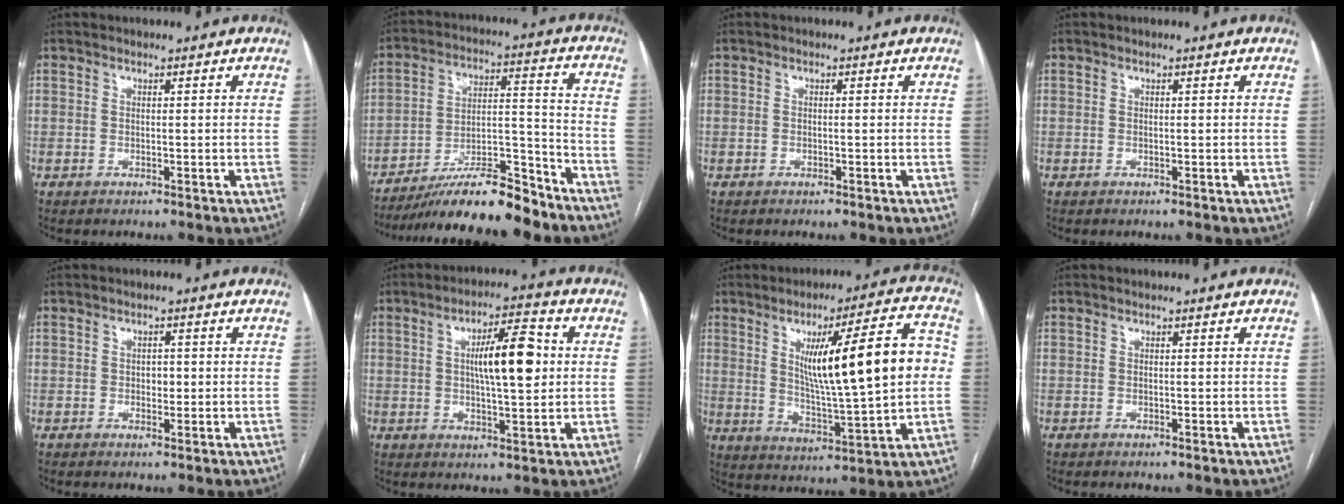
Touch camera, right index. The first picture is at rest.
{"total": 16.1, "force": [-13.6, 2.4, 8.2], "torque": [-0.138, 0.017, -0.232]}
{"total": 0.0}
{"total": 0.0}
{"total": 1.7, "force": [0.0, 1.1, 1.2], "torque": [-0.016, 0.002, 0.001]}
{"total": 10.2, "force": [1.5, 2.4, 9.9], "torque": [-0.165, 0.017, 0.025]}
{"total": 18.4, "force": [2.7, 1.8, 18.1], "torque": [-0.279, 0.014, 0.045]}
{"total": 0.0}